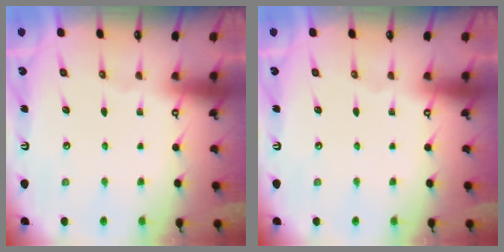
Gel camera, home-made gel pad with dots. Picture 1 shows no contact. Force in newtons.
{"total": 0.0}